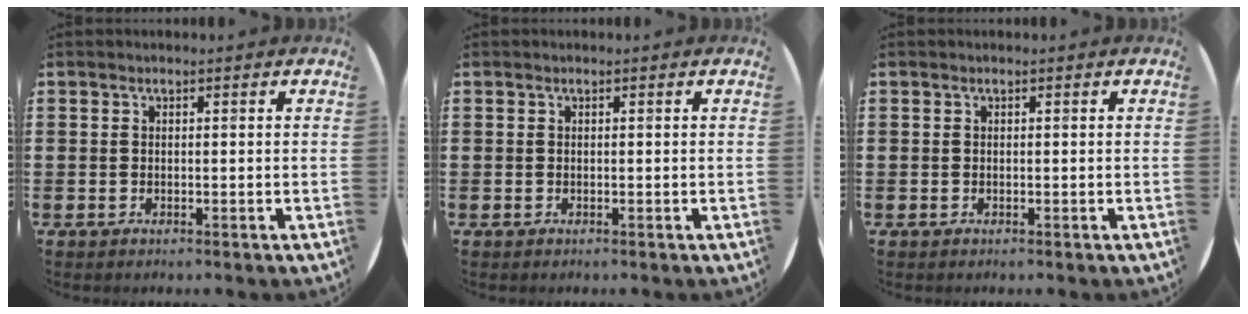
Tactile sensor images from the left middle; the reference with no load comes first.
{"total": 0.0}
{"total": 0.0}